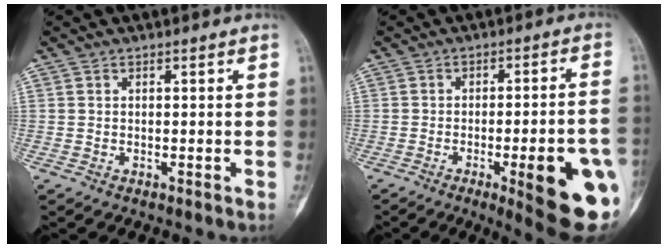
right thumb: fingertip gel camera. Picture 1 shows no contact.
{"total": 17.2, "force": [-5.6, 3.7, 15.8], "torque": [-0.159, 0.011, -0.059]}